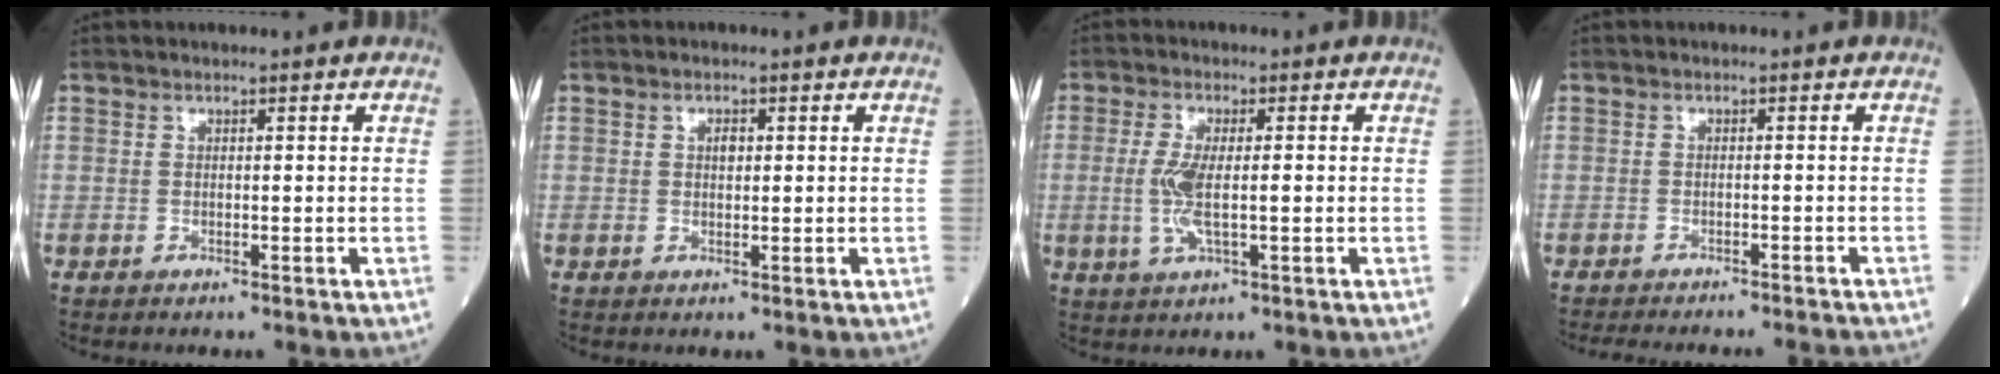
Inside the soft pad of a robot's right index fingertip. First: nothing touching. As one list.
[{"total": 1.4, "force": [0.4, 0.7, 1.1], "torque": [-0.019, 0.001, 0.006]}, {"total": 5.7, "force": [-0.5, 1.4, 5.5], "torque": [-0.123, -0.004, -0.012]}, {"total": 12.3, "force": [-11.5, 1.1, 4.2], "torque": [-0.060, -0.013, -0.139]}]